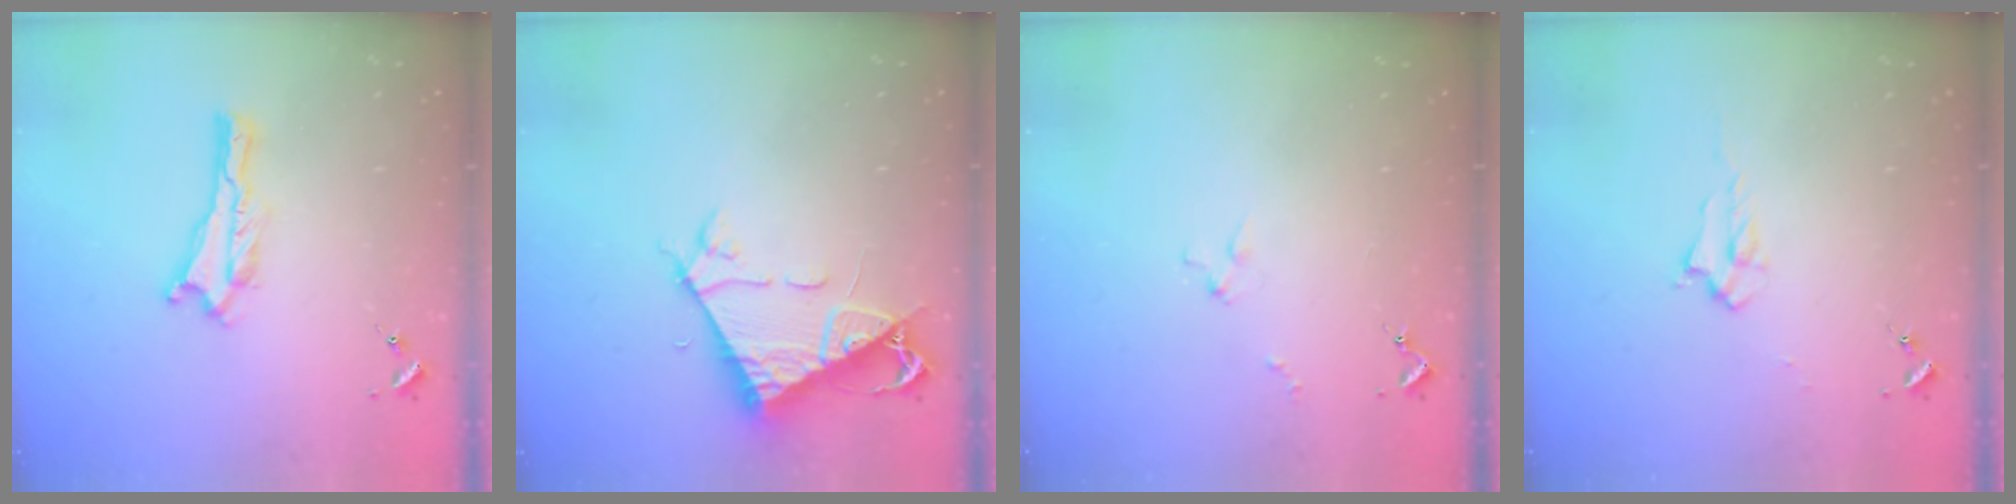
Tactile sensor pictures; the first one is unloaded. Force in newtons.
{"total": 7.2, "press": 7.2, "slide": 0.9}
{"total": 1.3, "press": 1.2, "slide": 0.1}
{"total": 2.2, "press": 2.2, "slide": 0.4}